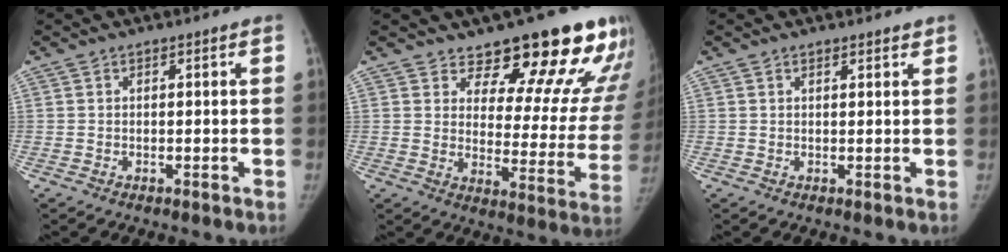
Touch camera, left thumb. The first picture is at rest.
{"total": 18.7, "force": [15.1, 6.4, 9.0], "torque": [-0.060, -0.113, 0.187]}
{"total": 1.3, "force": [1.0, 0.5, 0.6], "torque": [-0.004, -0.006, 0.014]}